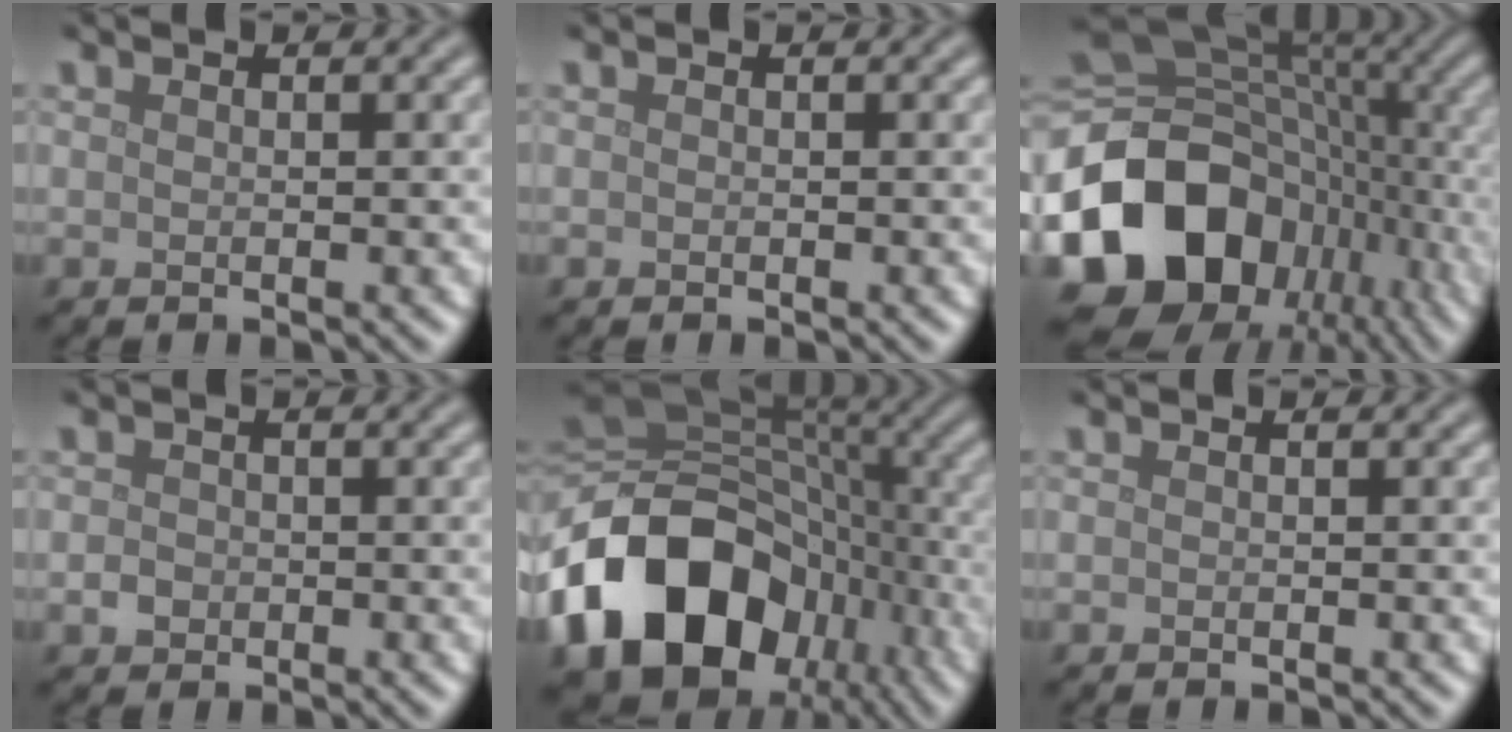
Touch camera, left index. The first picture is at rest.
{"total": 0.0}
{"total": 18.2, "force": [-6.5, 14.0, 9.8], "torque": [-0.220, -0.012, -0.115]}
{"total": 1.1, "force": [-0.4, 1.0, 0.4], "torque": [-0.002, -0.001, -0.010]}
{"total": 18.5, "force": [-7.3, 13.5, 10.3], "torque": [-0.220, -0.021, -0.126]}
{"total": 0.0}